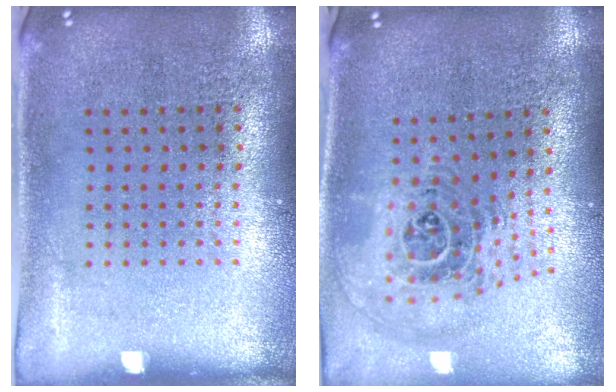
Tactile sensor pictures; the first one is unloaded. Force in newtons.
{"total": 1.5, "press": 1.3, "slide": 0.8}